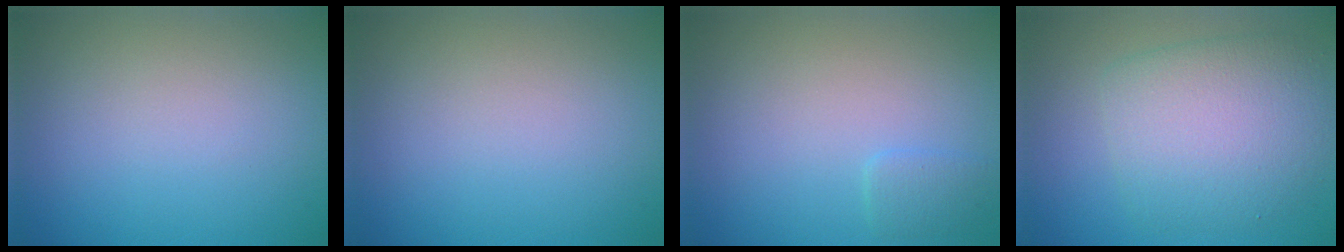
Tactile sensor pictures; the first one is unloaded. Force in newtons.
{"total": 0.0}
{"total": 1.2, "press": 1.2, "slide": 0.1}
{"total": 6.1, "press": 6.1, "slide": 0.2}